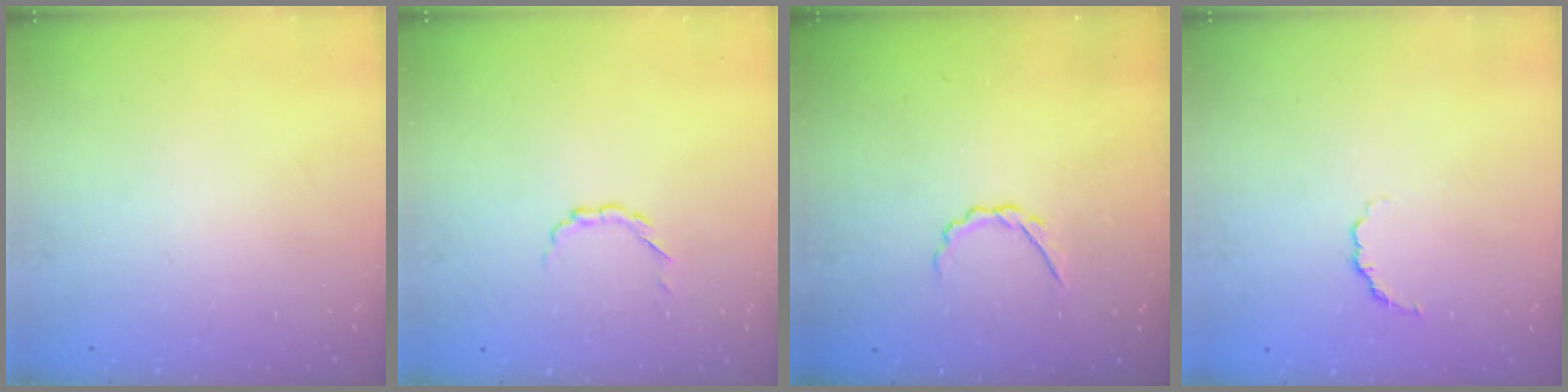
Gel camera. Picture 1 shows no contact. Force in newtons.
{"total": 2.8, "press": 2.7, "slide": 0.8}
{"total": 2.4, "press": 2.3, "slide": 0.7}
{"total": 2.6, "press": 2.4, "slide": 1.0}